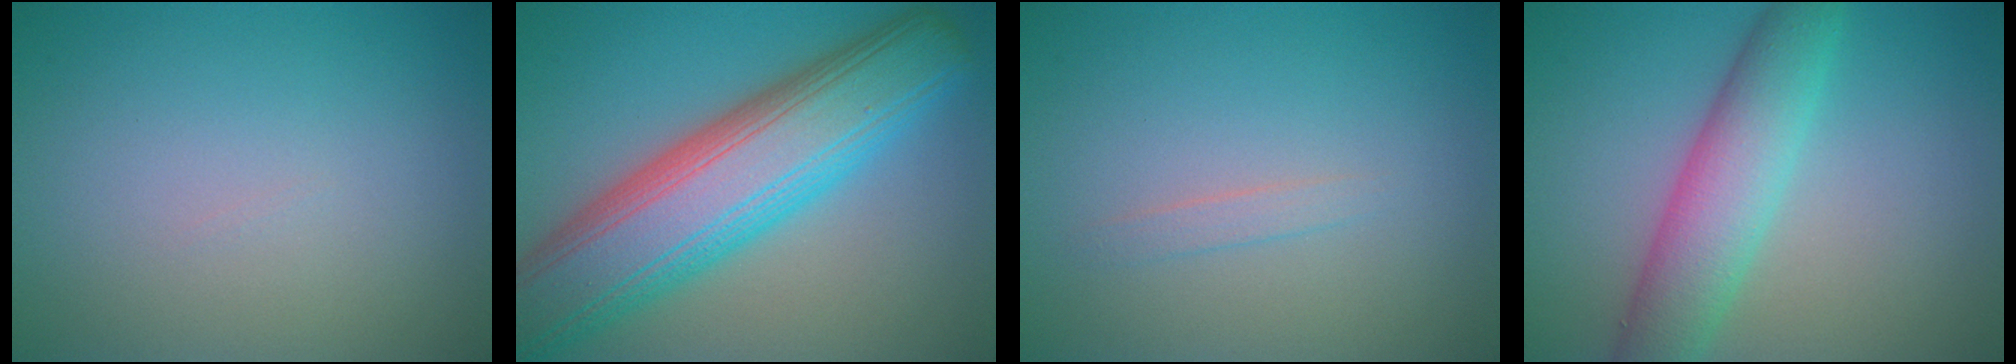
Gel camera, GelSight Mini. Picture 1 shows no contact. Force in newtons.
{"total": 12.3, "press": 12.3, "slide": 0.3}
{"total": 0.9, "press": 0.9, "slide": 0.0}
{"total": 5.7, "press": 5.7, "slide": 0.2}